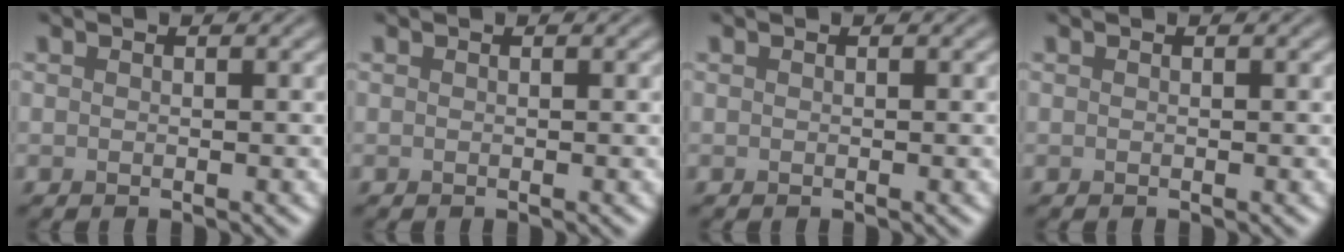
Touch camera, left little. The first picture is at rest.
{"total": 0.0}
{"total": 0.0}
{"total": 0.0}